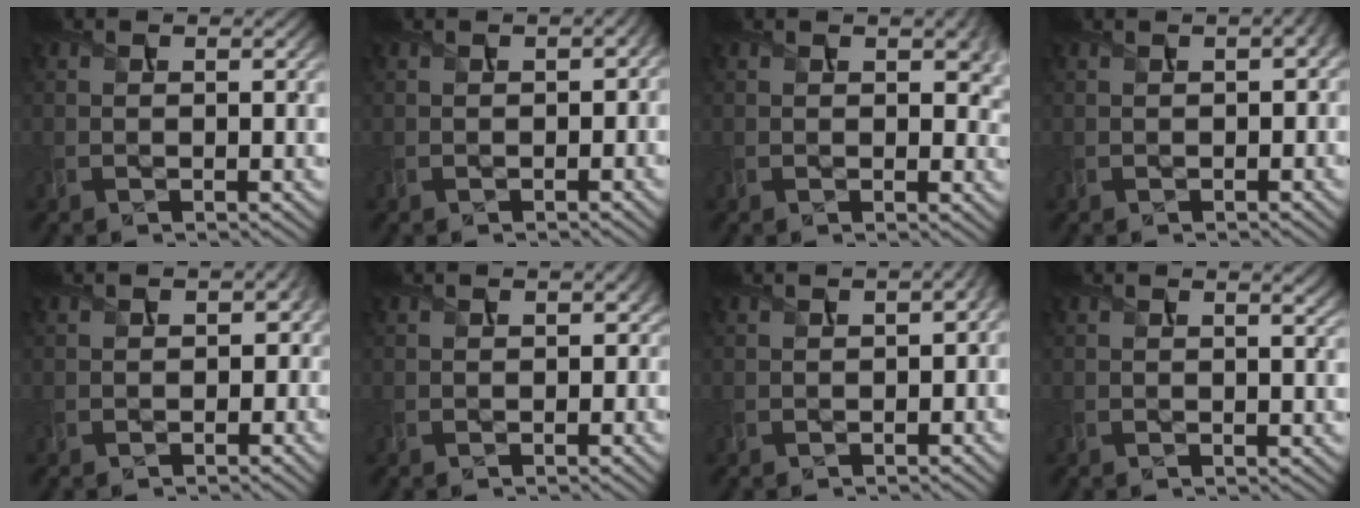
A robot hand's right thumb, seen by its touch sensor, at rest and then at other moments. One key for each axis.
{"total": 1.5, "fx": -0.3, "fy": 1.0, "fz": 1.0, "tx": -0.020, "ty": -0.003, "tz": 0.001}
{"total": 4.5, "fx": 1.4, "fy": 2.6, "fz": 3.4, "tx": -0.055, "ty": 0.001, "tz": 0.024}
{"total": 2.5, "fx": 0.6, "fy": 1.2, "fz": 2.2, "tx": -0.033, "ty": 0.005, "tz": 0.008}
{"total": 2.8, "fx": -0.3, "fy": 2.4, "fz": 1.4, "tx": -0.021, "ty": -0.011, "tz": -0.004}
{"total": 1.6, "fx": 0.1, "fy": 1.3, "fz": 1.0, "tx": -0.014, "ty": -0.003, "tz": 0.006}
{"total": 2.9, "fx": -0.2, "fy": 1.4, "fz": 2.5, "tx": -0.037, "ty": -0.004, "tz": 0.001}
{"total": 2.6, "fx": 1.4, "fy": 0.7, "fz": 2.0, "tx": -0.034, "ty": 0.006, "tz": 0.018}